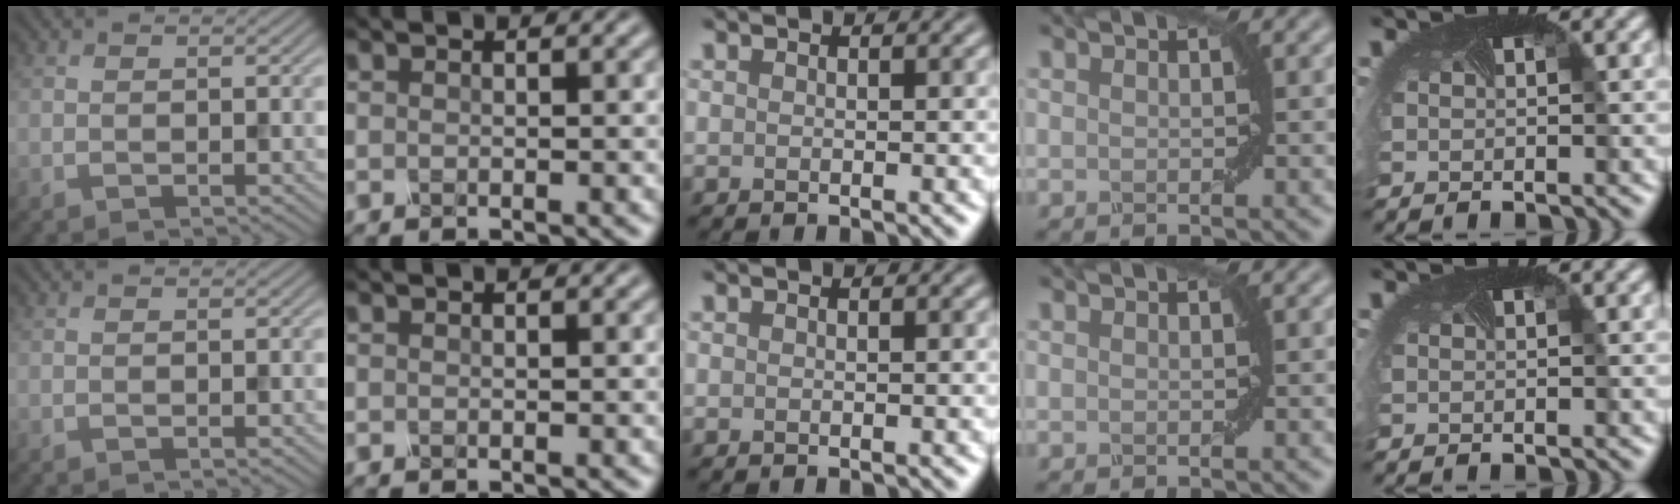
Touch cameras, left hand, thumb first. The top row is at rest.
{}